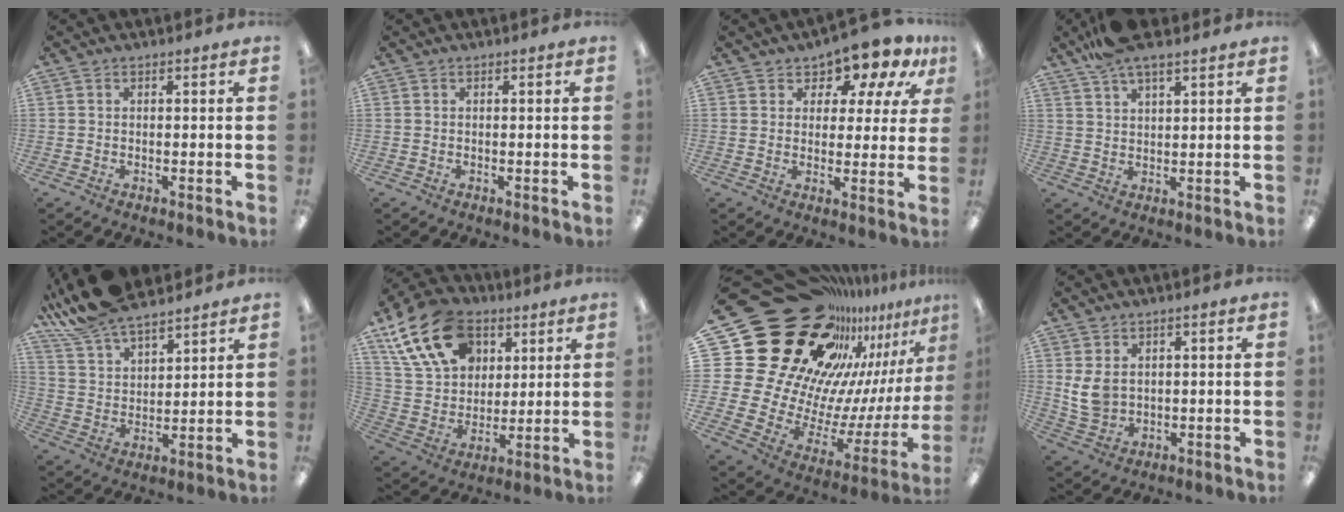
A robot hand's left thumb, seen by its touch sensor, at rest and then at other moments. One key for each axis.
{"total": 0.0}
{"total": 9.1, "fx": 7.4, "fy": 4.3, "fz": 2.9, "tx": -0.057, "ty": -0.057, "tz": 0.135}
{"total": 7.3, "fx": 5.8, "fy": 1.7, "fz": 3.9, "tx": -0.082, "ty": -0.025, "tz": 0.106}
{"total": 12.9, "fx": 11.5, "fy": 3.8, "fz": 4.5, "tx": -0.117, "ty": -0.060, "tz": 0.216}
{"total": 20.6, "fx": 10.2, "fy": 14.2, "fz": 10.7, "tx": -0.197, "ty": -0.027, "tz": 0.191}
{"total": 30.5, "fx": 17.5, "fy": 19.8, "fz": 15.2, "tx": -0.220, "ty": -0.190, "tz": 0.387}
{"total": 5.9, "fx": 1.5, "fy": 4.4, "fz": 3.7, "tx": -0.078, "ty": 0.001, "tz": 0.029}